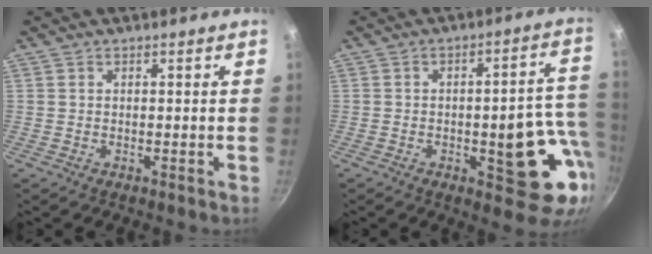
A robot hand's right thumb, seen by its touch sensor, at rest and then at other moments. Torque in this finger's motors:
{"motor_torque": [2.78, 2.23, 1.17, -0.05, 0.25]}